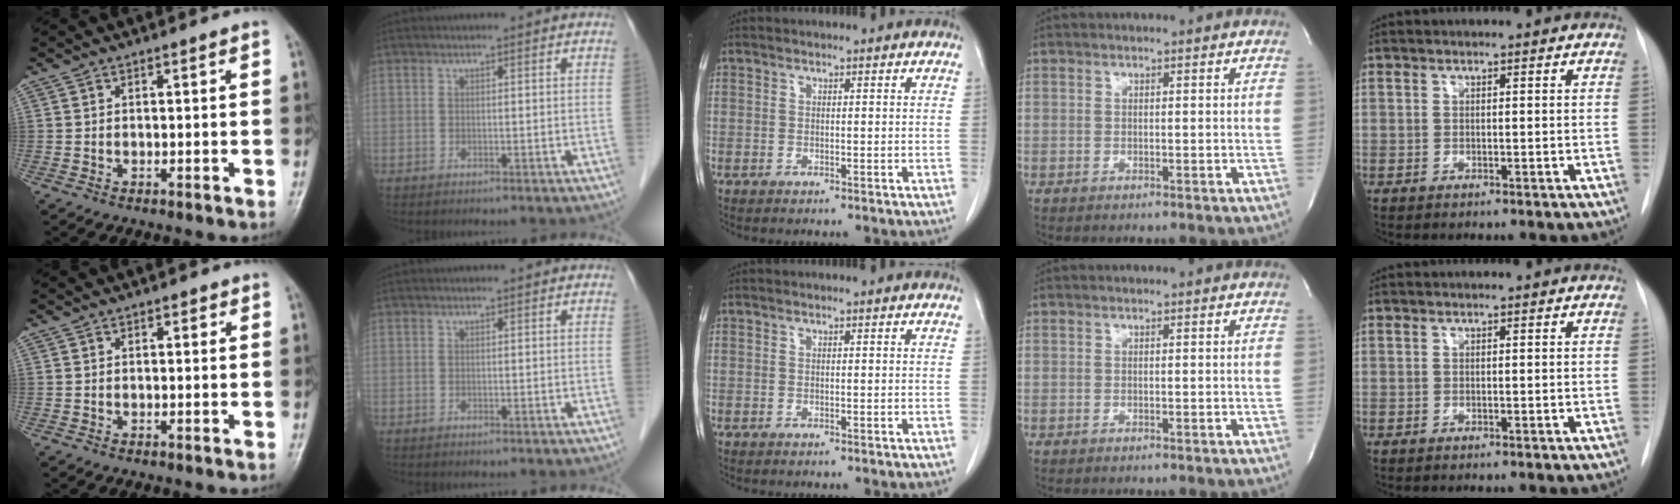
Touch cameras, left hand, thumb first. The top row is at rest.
{"thumb": {"total": 0.6, "force": [0.2, 0.5, 0.3], "torque": [0.003, 0.001, -0.001]}}